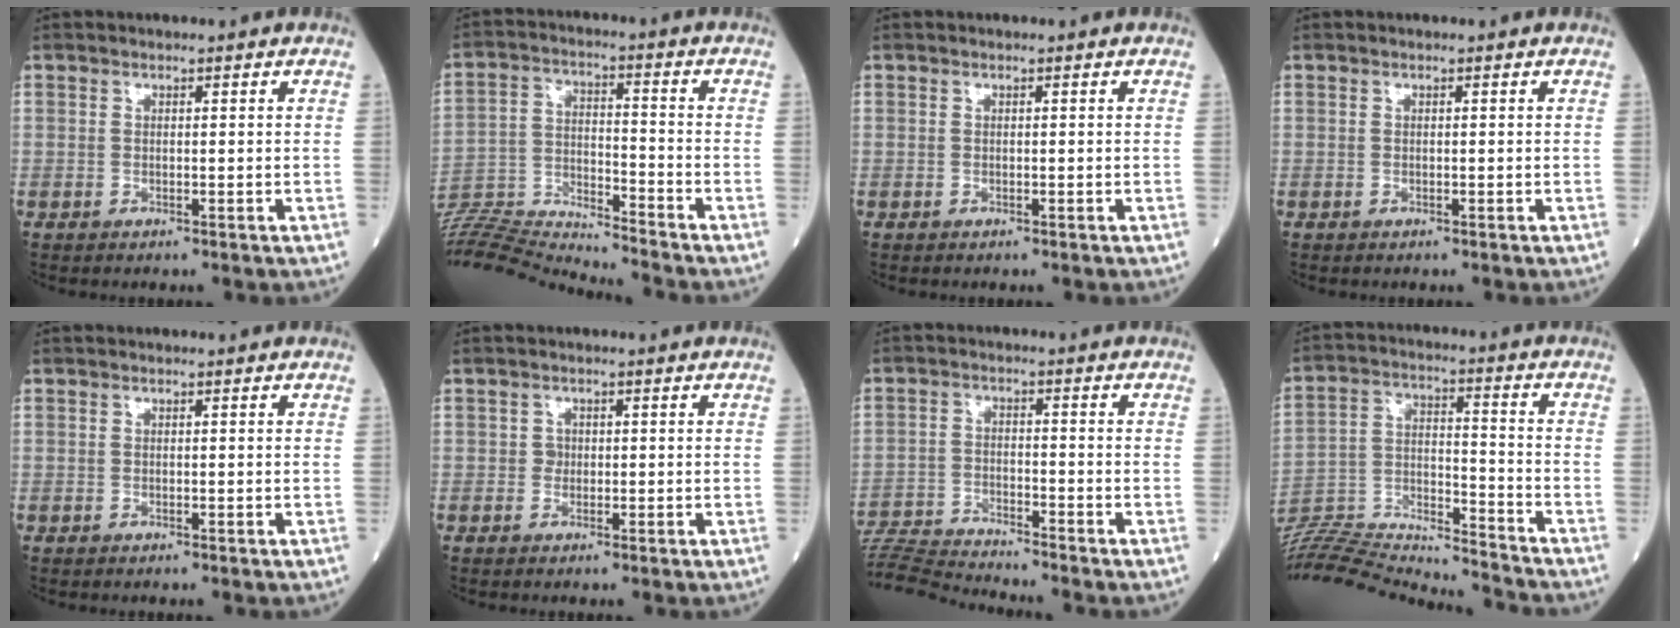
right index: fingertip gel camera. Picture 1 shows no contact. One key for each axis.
{"total": 15.7, "fx": -15.4, "fy": -1.4, "fz": 2.8, "tx": -0.054, "ty": 0.013, "tz": -0.263}
{"total": 0.0}
{"total": 0.0}
{"total": 0.0}
{"total": 1.1, "fx": 0.0, "fy": 1.1, "fz": 0.3, "tx": -0.002, "ty": 0.003, "tz": 0.000}
{"total": 9.2, "fx": -8.9, "fy": -1.9, "fz": 0.9, "tx": -0.016, "ty": -0.005, "tz": -0.164}
{"total": 22.2, "fx": -21.4, "fy": 0.5, "fz": 5.9, "tx": -0.135, "ty": 0.000, "tz": -0.342}